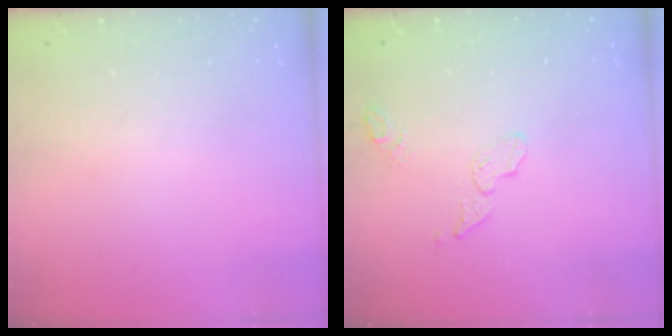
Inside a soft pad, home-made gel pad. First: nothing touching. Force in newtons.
{"total": 4.4, "press": 4.4, "slide": 0.4}